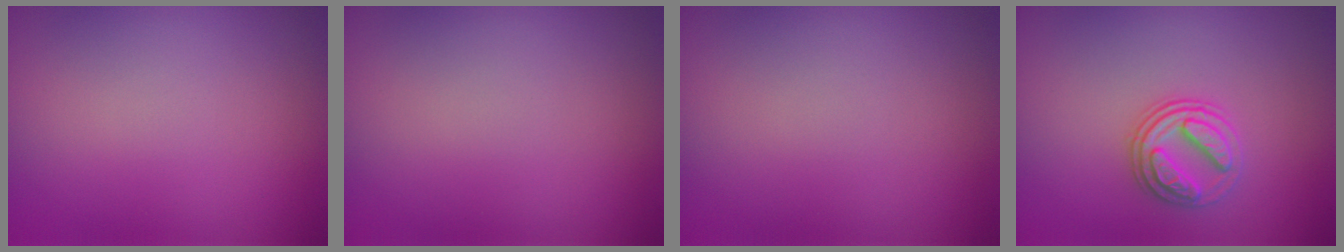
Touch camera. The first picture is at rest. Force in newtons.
{"total": 0.0}
{"total": 0.0}
{"total": 2.7, "press": 2.6, "slide": 0.9}